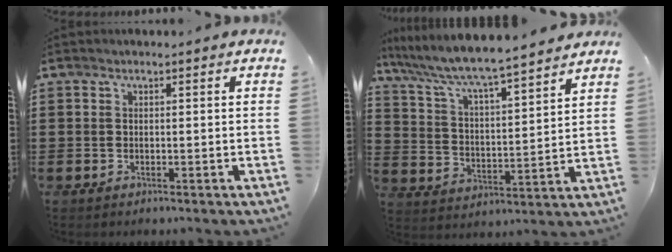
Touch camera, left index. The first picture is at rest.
{"total": 5.7, "force": [5.2, 0.0, 2.4], "torque": [-0.073, -0.039, 0.080]}